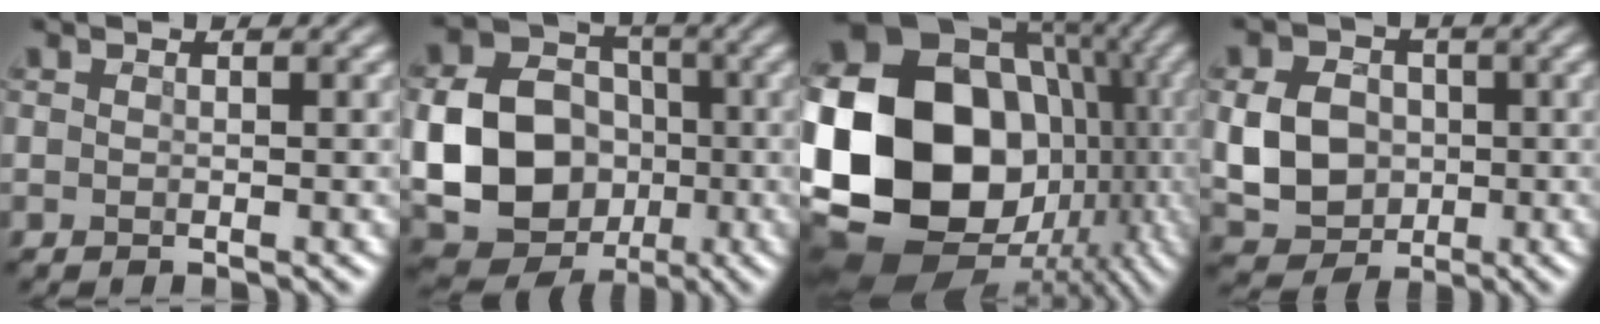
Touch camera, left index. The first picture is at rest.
{"total": 13.9, "force": [-1.8, 12.0, 6.8], "torque": [-0.140, -0.027, -0.039]}
{"total": 23.8, "force": [-1.4, 19.5, 13.7], "torque": [-0.290, -0.009, -0.046]}
{"total": 5.4, "force": [-0.2, 4.5, 3.0], "torque": [-0.065, 0.006, -0.003]}